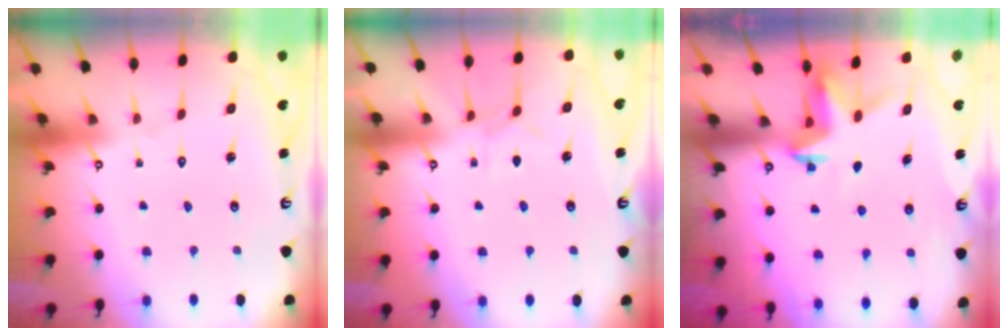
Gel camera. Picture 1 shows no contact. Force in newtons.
{"total": 5.1, "press": 5.0, "slide": 0.3}
{"total": 3.6, "press": 3.6, "slide": 0.3}